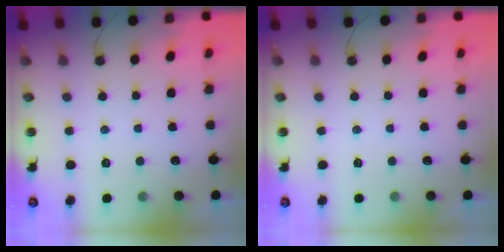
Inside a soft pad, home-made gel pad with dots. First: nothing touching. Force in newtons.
{"total": 0.0}